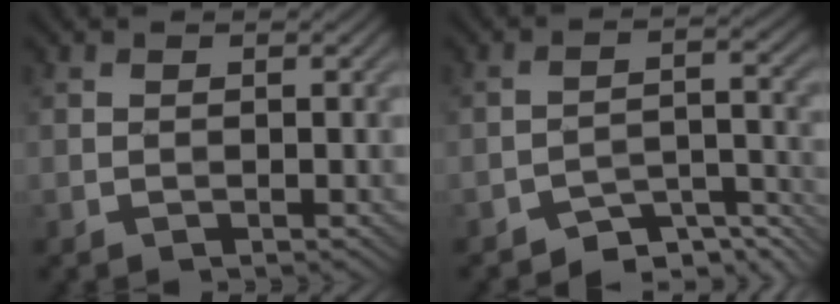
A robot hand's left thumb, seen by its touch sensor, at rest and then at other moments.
{"total": 6.0, "force": [-5.1, 1.7, 2.5], "torque": [-0.034, -0.001, -0.083]}